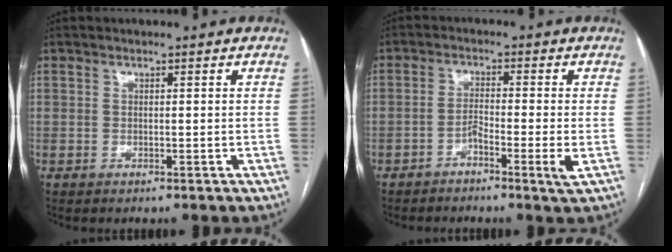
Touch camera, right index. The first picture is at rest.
{"total": 4.2, "force": [-1.9, -0.3, 3.8], "torque": [-0.072, 0.002, -0.034]}